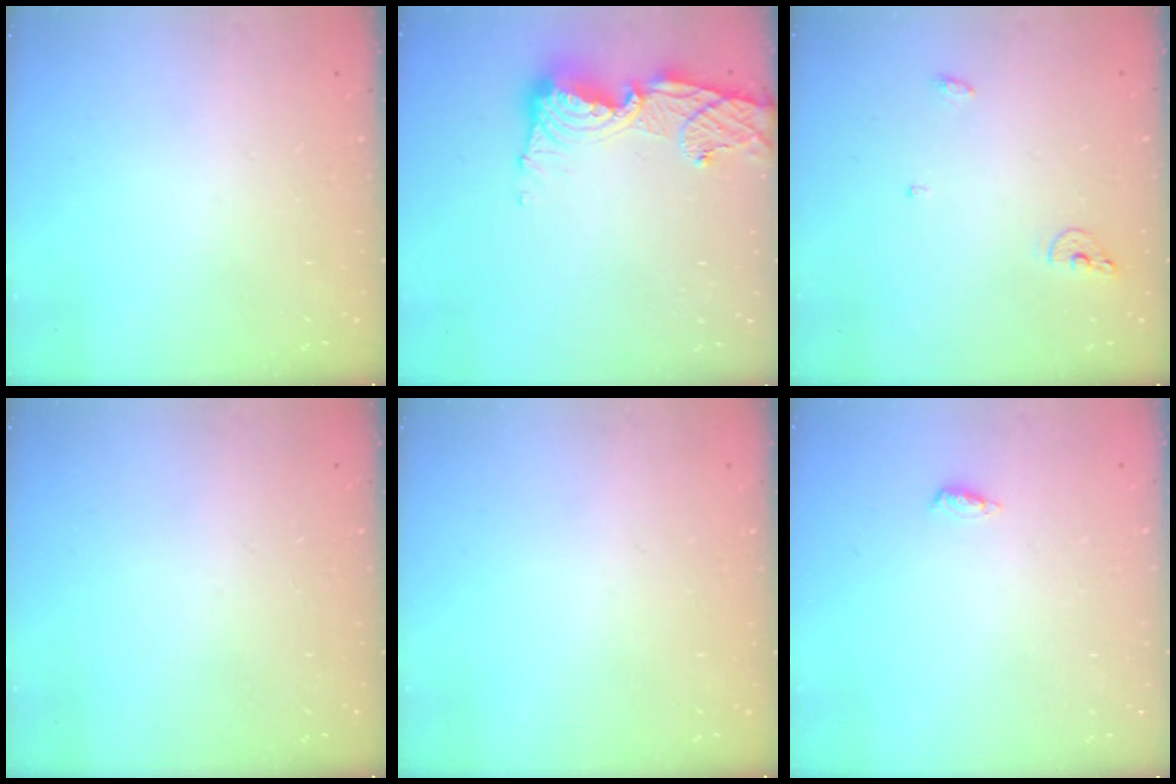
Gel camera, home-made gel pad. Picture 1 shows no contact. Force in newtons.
{"total": 13.3, "press": 13.2, "slide": 1.6}
{"total": 5.6, "press": 5.5, "slide": 1.0}
{"total": 0.0}
{"total": 0.0}
{"total": 4.9, "press": 4.4, "slide": 2.0}